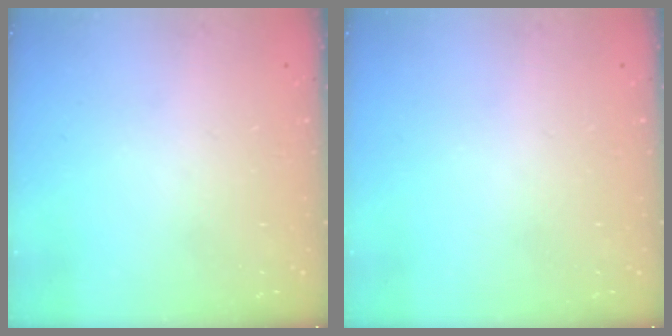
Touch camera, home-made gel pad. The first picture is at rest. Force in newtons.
{"total": 0.0}